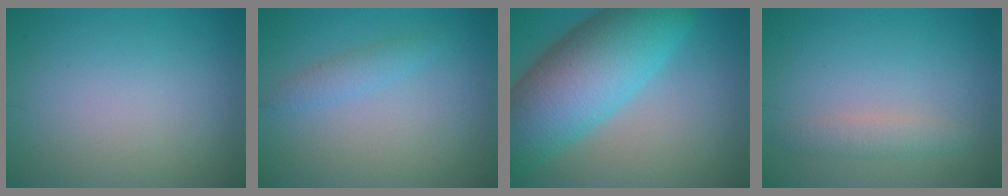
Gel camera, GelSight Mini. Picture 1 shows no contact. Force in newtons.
{"total": 1.5, "press": 1.5, "slide": 0.1}
{"total": 12.3, "press": 12.3, "slide": 0.5}
{"total": 1.8, "press": 1.8, "slide": 0.2}